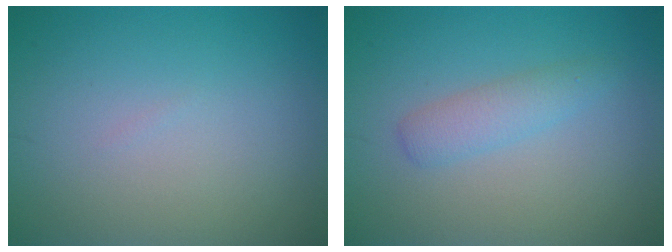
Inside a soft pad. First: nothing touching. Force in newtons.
{"total": 2.0, "press": 2.0, "slide": 0.1}